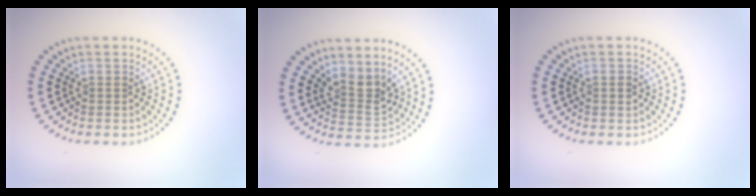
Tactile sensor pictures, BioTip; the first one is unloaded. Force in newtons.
{"total": 2.8, "press": 2.0, "slide": 1.9}
{"total": 1.1, "press": 1.1, "slide": 0.1}